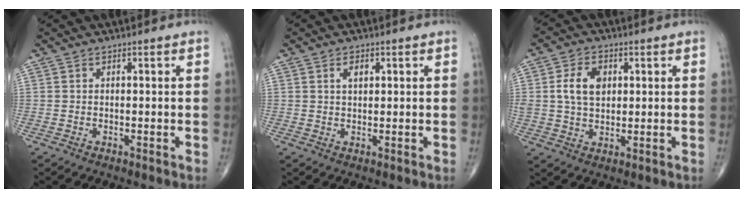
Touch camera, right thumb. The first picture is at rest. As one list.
[{"total": 2.4, "force": [1.0, 1.4, 1.7], "torque": [-0.024, -0.002, 0.016]}, {"total": 8.2, "force": [2.0, 5.6, 5.6], "torque": [-0.093, -0.004, 0.041]}]